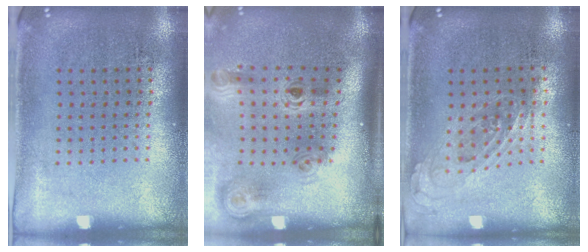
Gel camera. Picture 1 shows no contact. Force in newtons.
{"total": 1.8, "press": 1.3, "slide": 1.3}
{"total": 0.8, "press": 0.7, "slide": 0.4}